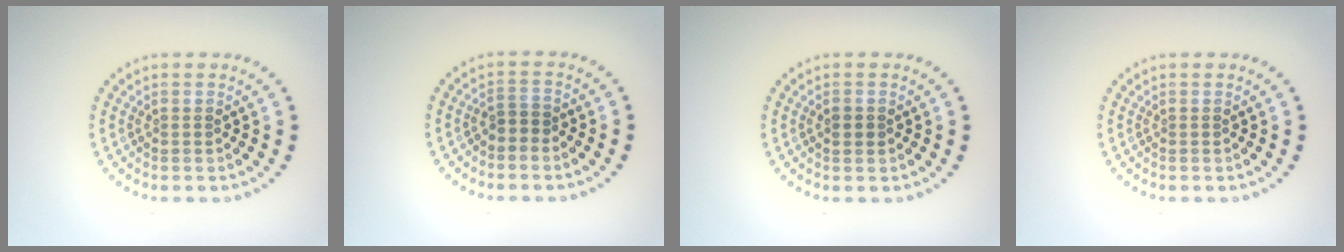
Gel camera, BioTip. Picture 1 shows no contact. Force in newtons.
{"total": 1.3, "press": 1.0, "slide": 0.8}
{"total": 1.0, "press": 1.0, "slide": 0.1}
{"total": 0.0}